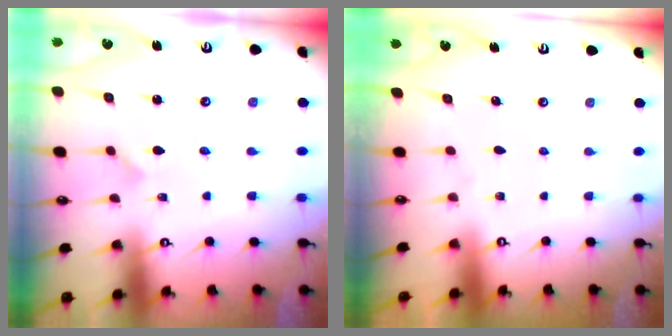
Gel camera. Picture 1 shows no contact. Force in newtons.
{"total": 0.0}